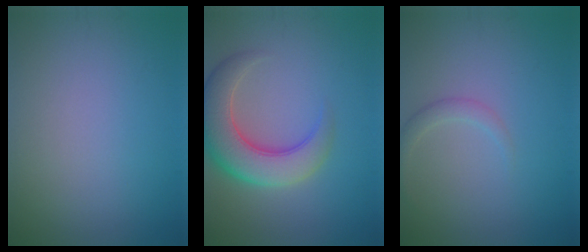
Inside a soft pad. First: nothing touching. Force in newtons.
{"total": 7.0, "press": 7.0, "slide": 0.5}
{"total": 1.4, "press": 1.4, "slide": 0.1}